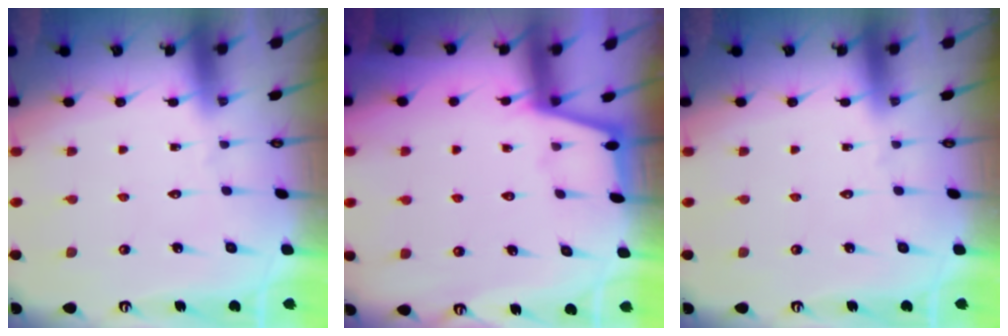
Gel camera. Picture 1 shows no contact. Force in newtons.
{"total": 1.2, "press": 1.1, "slide": 0.3}
{"total": 0.0}